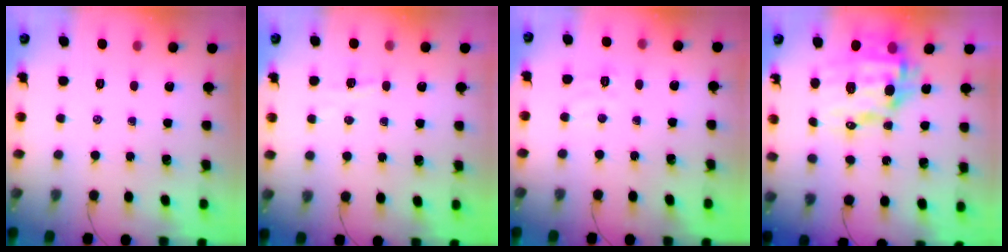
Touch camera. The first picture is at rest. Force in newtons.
{"total": 3.0, "press": 2.8, "slide": 0.9}
{"total": 5.8, "press": 5.8, "slide": 1.0}
{"total": 15.1, "press": 14.6, "slide": 3.8}